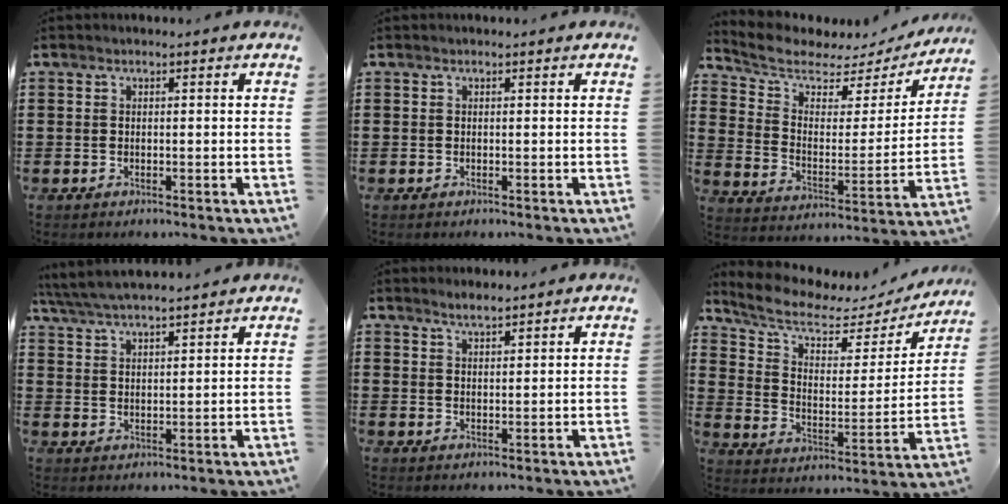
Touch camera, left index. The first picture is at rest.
{"total": 0.0}
{"total": 5.7, "force": [4.9, 2.2, 1.9], "torque": [-0.071, -0.034, 0.080]}
{"total": 4.8, "force": [4.5, 0.3, 1.5], "torque": [-0.045, -0.014, 0.081]}
{"total": 2.1, "force": [2.0, 0.2, 0.7], "torque": [-0.017, 0.004, 0.037]}
{"total": 6.9, "force": [5.4, 2.5, 3.5], "torque": [-0.095, -0.029, 0.089]}